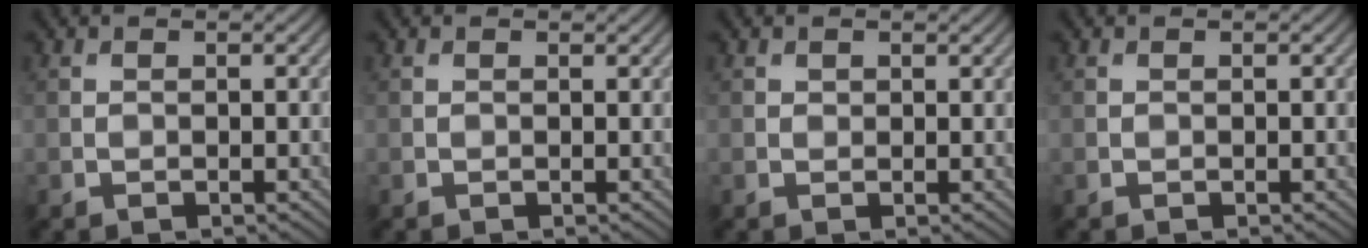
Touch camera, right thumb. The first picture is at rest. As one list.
[{"total": 0.0}, {"total": 0.6, "force": [0.5, 0.4, 0.1], "torque": [0.001, -0.003, 0.009]}, {"total": 0.0}]